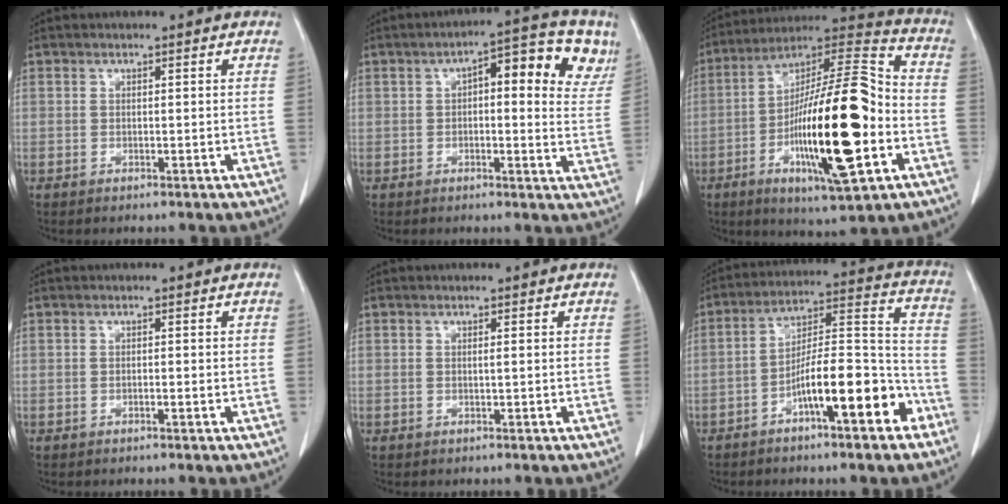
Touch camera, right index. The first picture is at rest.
{"total": 12.8, "force": [5.4, 4.7, 10.6], "torque": [-0.128, 0.031, 0.066]}
{"total": 23.1, "force": [-5.6, 3.8, 22.1], "torque": [-0.378, 0.000, -0.089]}
{"total": 0.5, "force": [-0.2, 0.1, 0.5], "torque": [-0.006, 0.003, -0.001]}
{"total": 0.0}
{"total": 13.6, "force": [-6.9, 2.6, 11.4], "torque": [-0.180, 0.026, -0.109]}